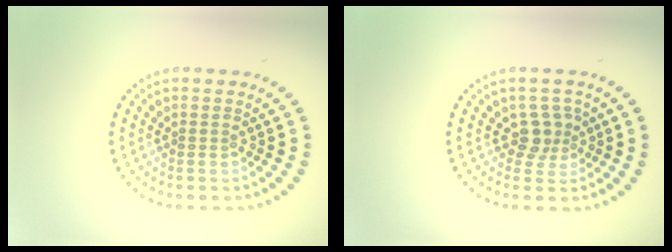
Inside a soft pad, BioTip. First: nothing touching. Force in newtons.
{"total": 2.3, "press": 1.8, "slide": 1.3}